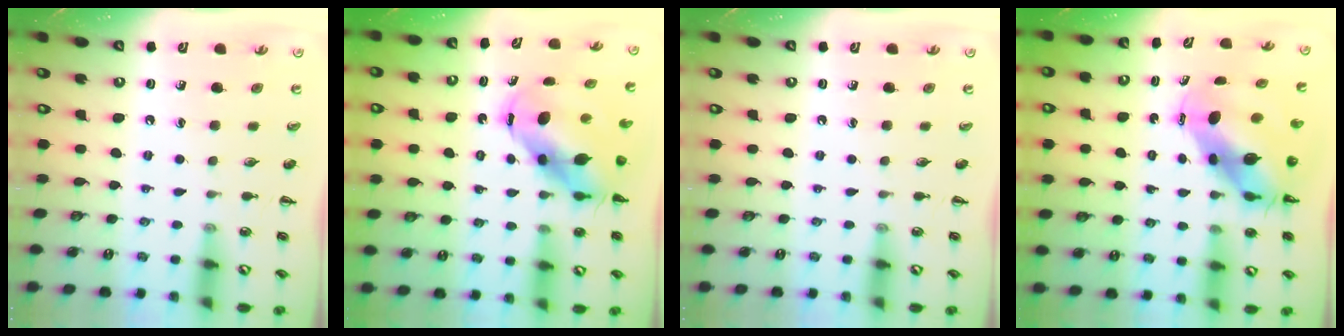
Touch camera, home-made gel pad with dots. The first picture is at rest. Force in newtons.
{"total": 8.2, "press": 7.9, "slide": 2.3}
{"total": 0.0}
{"total": 8.5, "press": 8.1, "slide": 2.4}